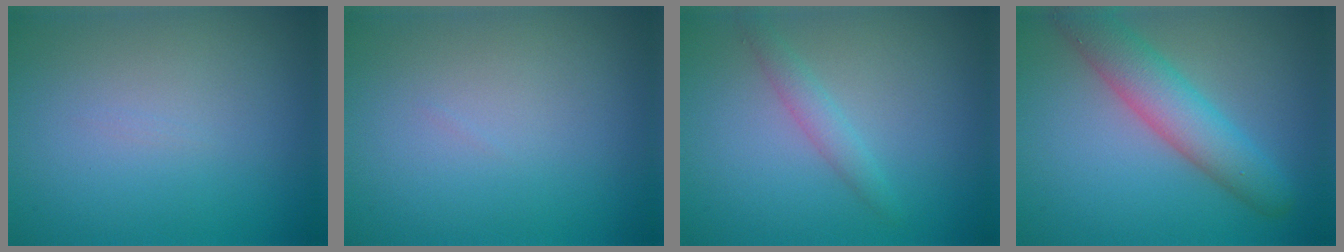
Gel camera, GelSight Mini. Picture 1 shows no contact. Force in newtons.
{"total": 0.0}
{"total": 1.7, "press": 1.7, "slide": 0.1}
{"total": 5.5, "press": 5.5, "slide": 0.4}